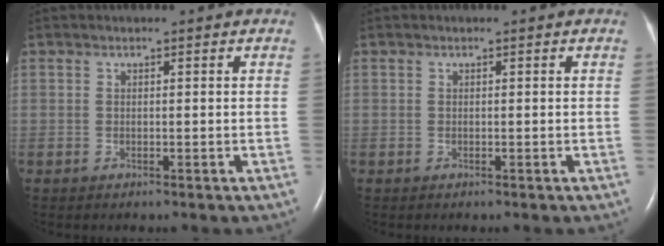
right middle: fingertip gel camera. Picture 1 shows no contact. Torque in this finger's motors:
{"motor_torque": [0.14, -0.04, 0.04, 0.01]}